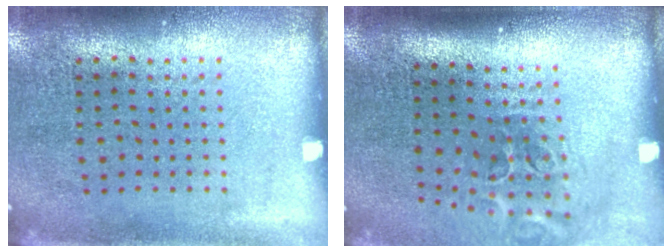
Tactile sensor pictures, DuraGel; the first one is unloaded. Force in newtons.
{"total": 1.9, "press": 1.1, "slide": 1.5}